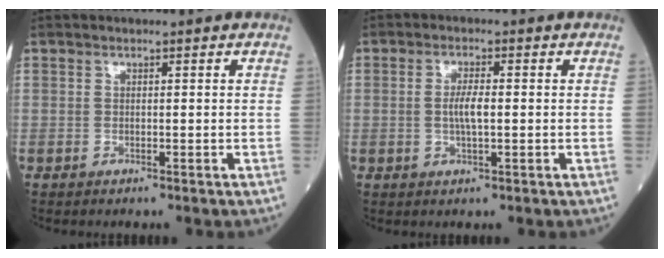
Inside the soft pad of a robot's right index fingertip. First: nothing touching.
{"total": 3.4, "force": [-0.1, 0.7, 3.4], "torque": [-0.069, 0.000, -0.003]}